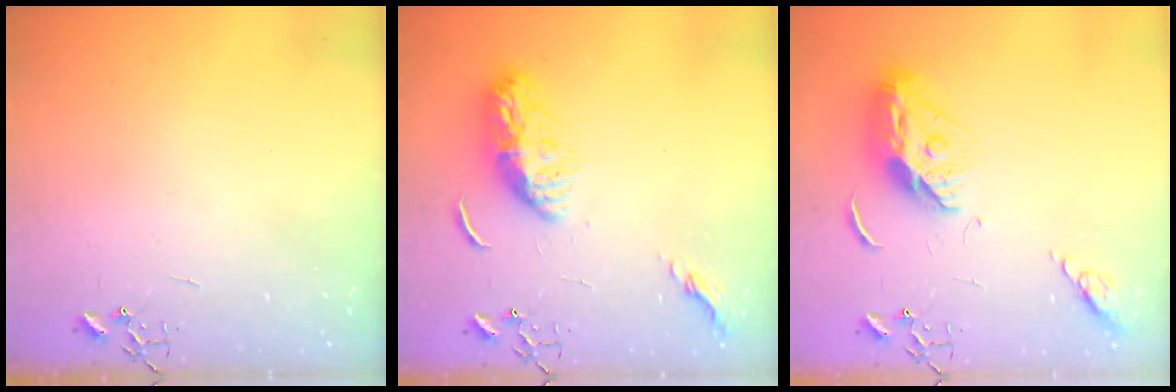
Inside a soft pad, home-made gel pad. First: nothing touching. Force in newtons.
{"total": 11.4, "press": 11.3, "slide": 0.9}
{"total": 13.1, "press": 13.0, "slide": 1.3}